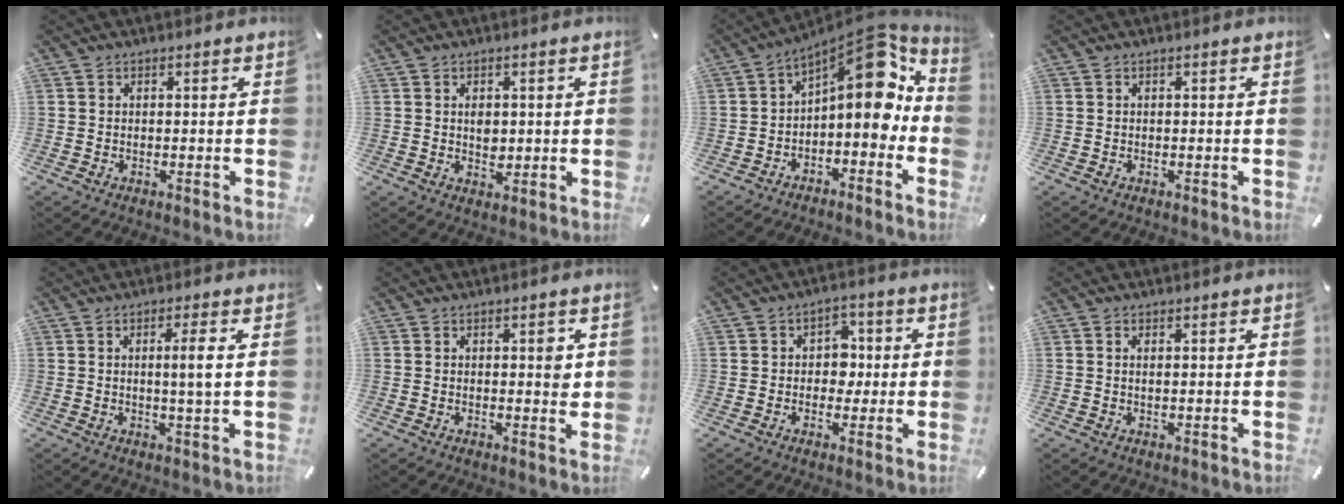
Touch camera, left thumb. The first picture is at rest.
{"total": 3.3, "force": [0.4, 2.6, 2.0], "torque": [-0.025, -0.001, 0.003]}
{"total": 13.0, "force": [5.5, 6.2, 10.0], "torque": [-0.127, -0.065, 0.086]}
{"total": 0.0}
{"total": 5.2, "force": [0.7, 0.2, 5.2], "torque": [-0.097, -0.006, 0.008]}
{"total": 2.8, "force": [0.7, 1.4, 2.4], "torque": [-0.017, -0.008, 0.004]}
{"total": 6.3, "force": [-0.2, 5.4, 3.2], "torque": [-0.038, 0.005, -0.009]}
{"total": 1.1, "force": [0.3, 0.2, 1.0], "torque": [-0.020, -0.001, 0.005]}